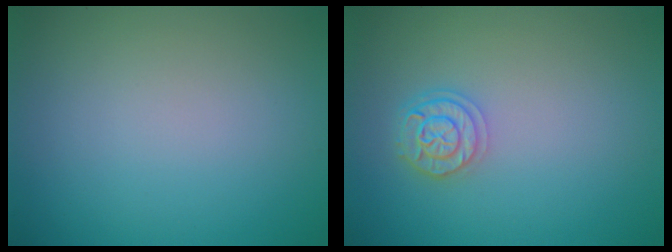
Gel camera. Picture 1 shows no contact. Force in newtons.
{"total": 2.5, "press": 2.1, "slide": 1.3}